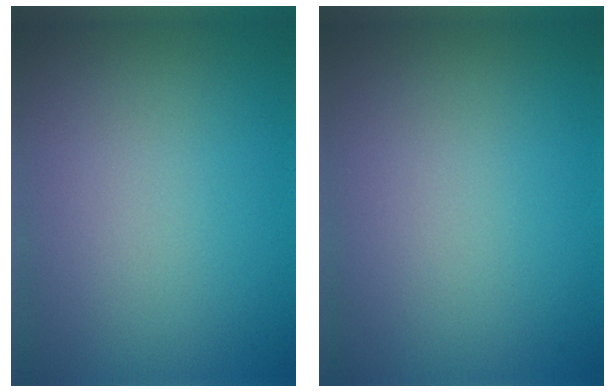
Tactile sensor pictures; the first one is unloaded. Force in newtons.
{"total": 0.0}